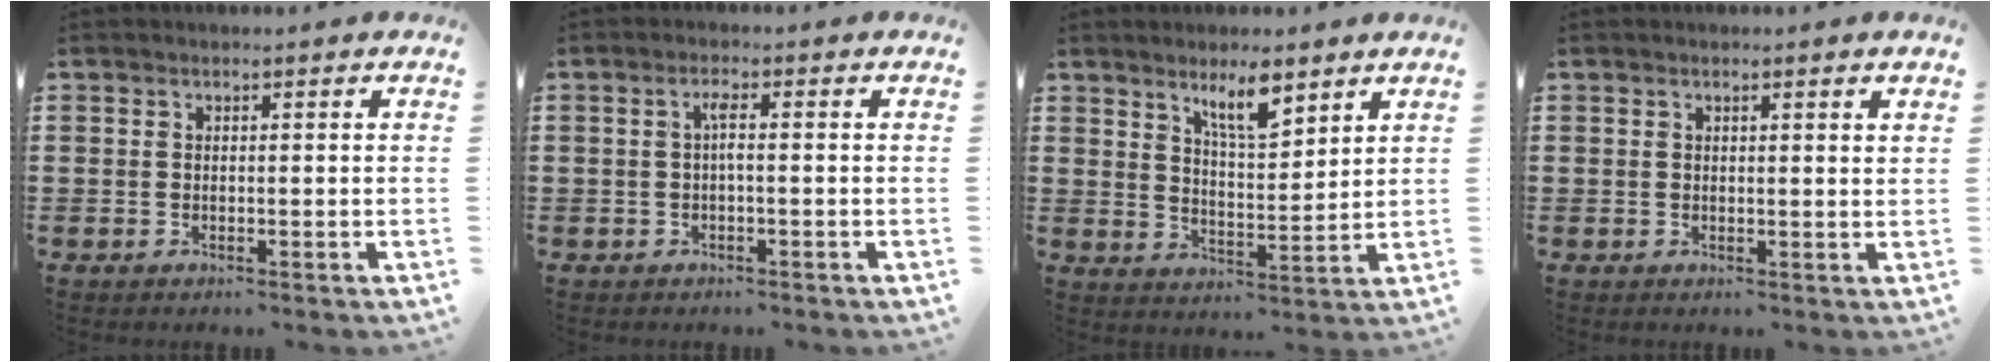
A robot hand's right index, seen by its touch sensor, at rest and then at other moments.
{"total": 1.8, "force": [-0.2, 0.2, 1.8], "torque": [-0.037, 0.001, -0.006]}
{"total": 6.3, "force": [4.6, 1.6, 4.0], "torque": [-0.074, -0.010, 0.077]}
{"total": 0.8, "force": [0.5, 0.0, 0.6], "torque": [-0.011, 0.000, 0.009]}